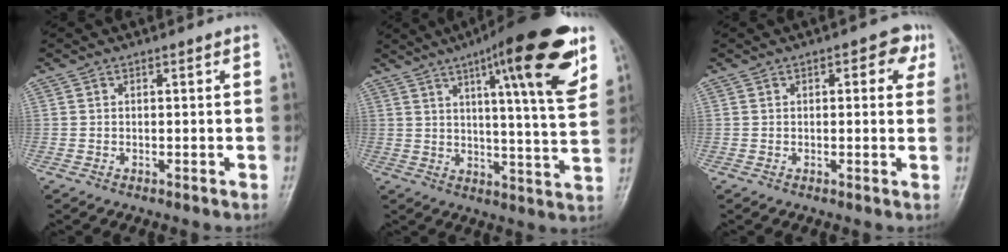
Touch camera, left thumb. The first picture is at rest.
{"total": 19.7, "force": [10.3, 3.5, 16.5], "torque": [-0.208, -0.039, 0.142]}
{"total": 4.6, "force": [1.7, 2.4, 3.5], "torque": [-0.015, 0.001, 0.010]}